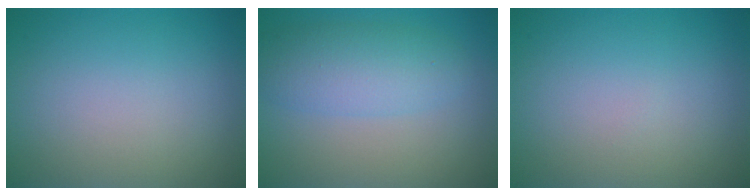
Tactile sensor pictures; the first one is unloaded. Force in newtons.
{"total": 4.3, "press": 4.3, "slide": 0.1}
{"total": 0.0}